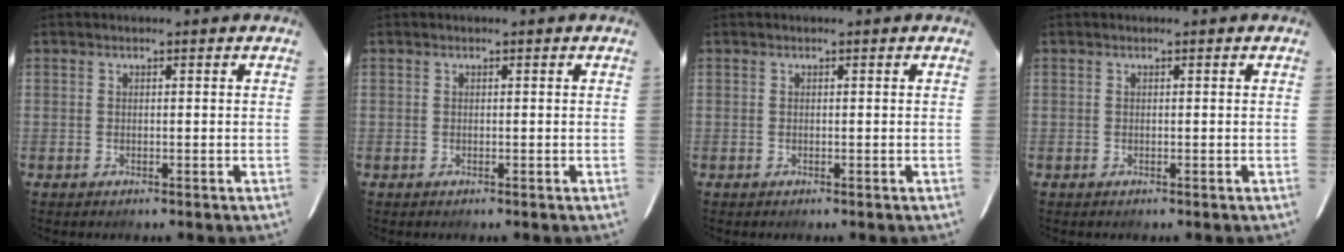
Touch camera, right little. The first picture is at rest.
{"total": 0.0}
{"total": 0.0}
{"total": 0.0}